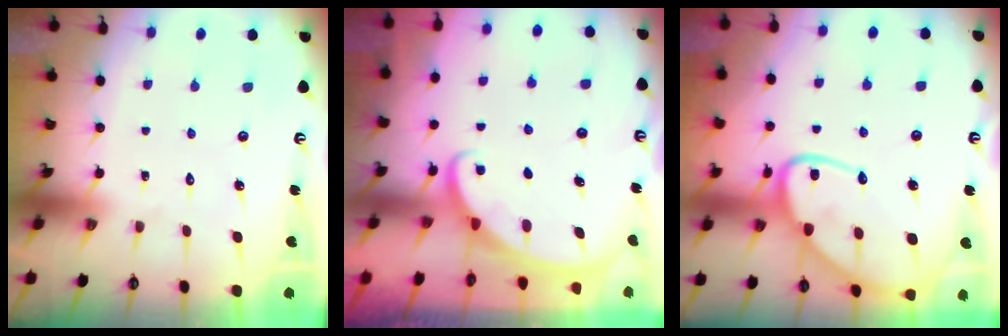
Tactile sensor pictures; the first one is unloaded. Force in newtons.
{"total": 2.2, "press": 2.2, "slide": 0.1}
{"total": 18.4, "press": 18.3, "slide": 1.7}